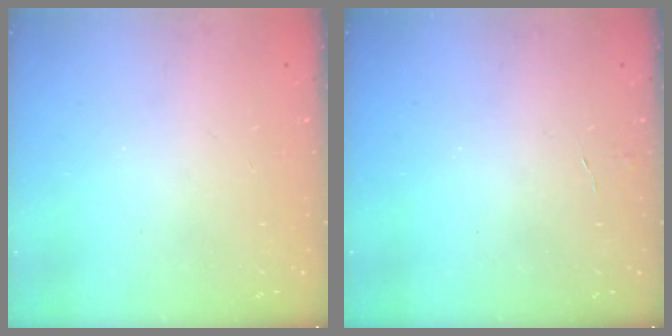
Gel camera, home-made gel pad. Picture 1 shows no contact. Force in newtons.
{"total": 2.8, "press": 2.8, "slide": 0.3}